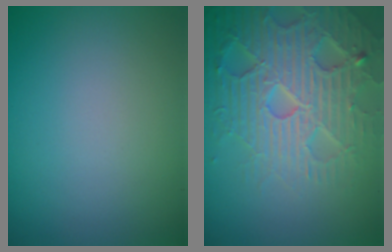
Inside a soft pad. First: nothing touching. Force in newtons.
{"total": 7.0, "press": 6.9, "slide": 1.4}